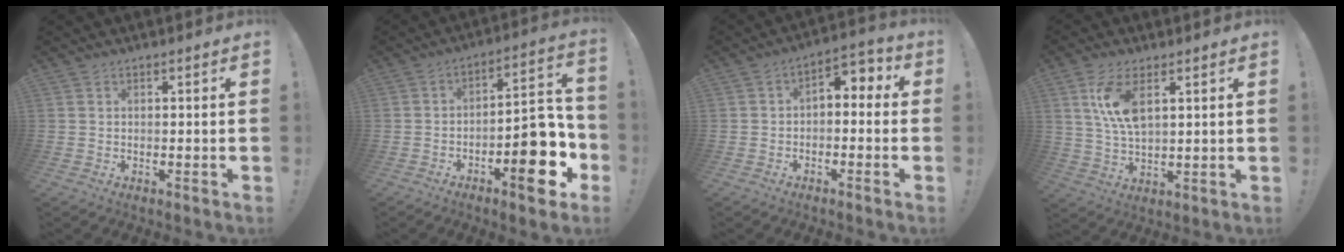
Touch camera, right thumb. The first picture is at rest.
{"total": 15.8, "force": [-6.2, 6.3, 13.0], "torque": [-0.135, 0.039, -0.097]}
{"total": 4.4, "force": [-1.1, 3.0, 3.1], "torque": [-0.028, 0.004, -0.023]}
{"total": 9.7, "force": [4.0, 4.2, 7.8], "torque": [-0.153, -0.012, 0.069]}